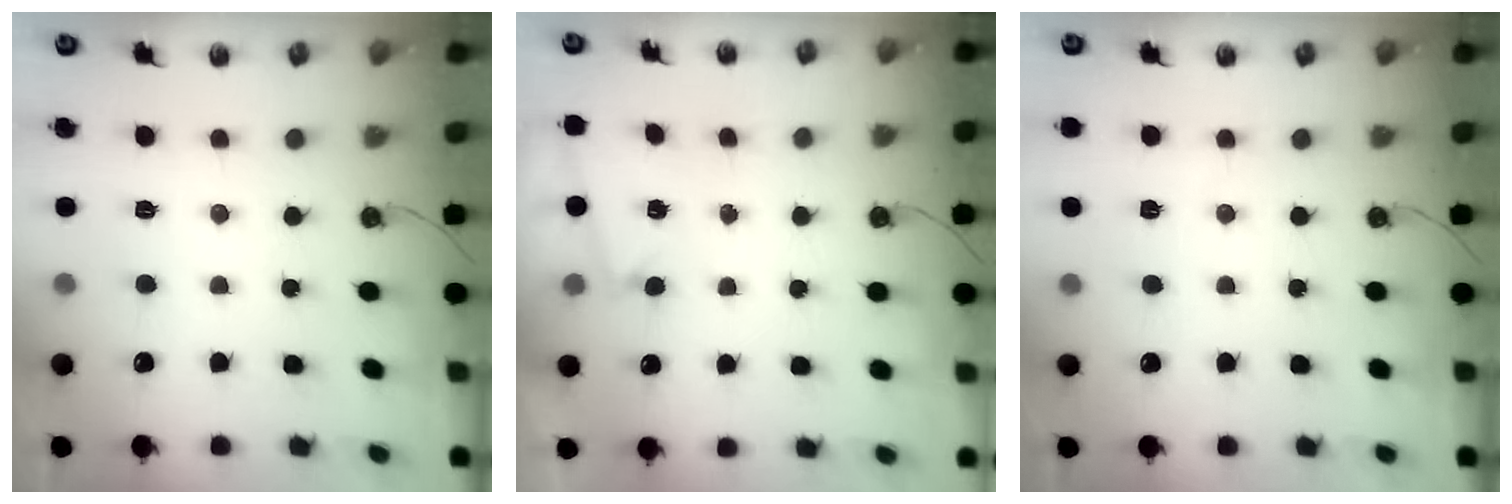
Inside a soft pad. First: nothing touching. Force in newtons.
{"total": 2.6, "press": 1.3, "slide": 2.3}
{"total": 1.6, "press": 1.4, "slide": 0.6}